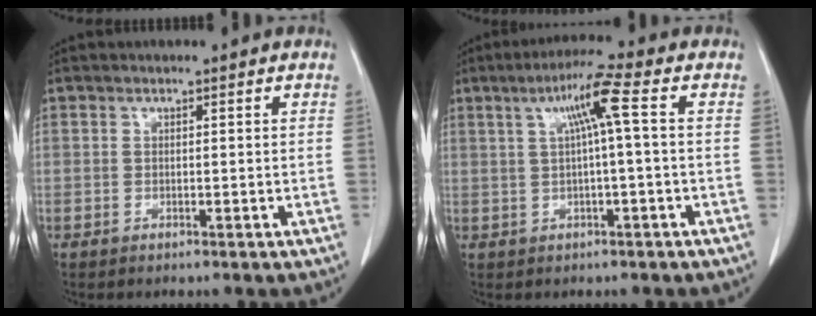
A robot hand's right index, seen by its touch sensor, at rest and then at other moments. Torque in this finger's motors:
{"motor_torque": [0.72, 0.06, 0.25, 0.12]}